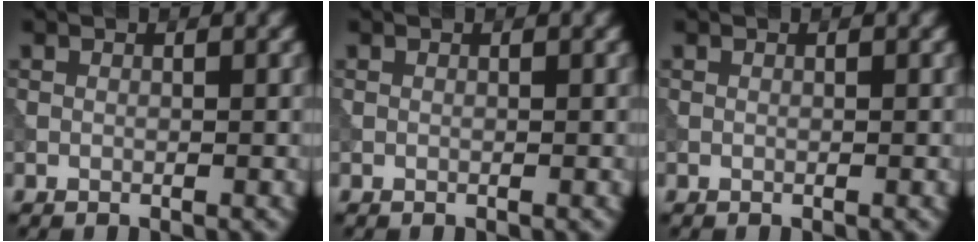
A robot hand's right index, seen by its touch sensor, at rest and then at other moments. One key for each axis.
{"total": 0.0}
{"total": 0.0}